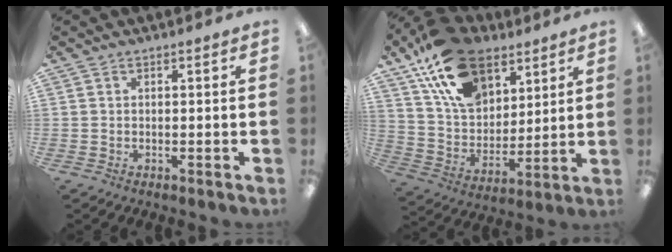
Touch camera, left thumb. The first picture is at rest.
{"total": 20.1, "force": [12.5, 12.6, 9.5], "torque": [-0.168, -0.054, 0.231]}